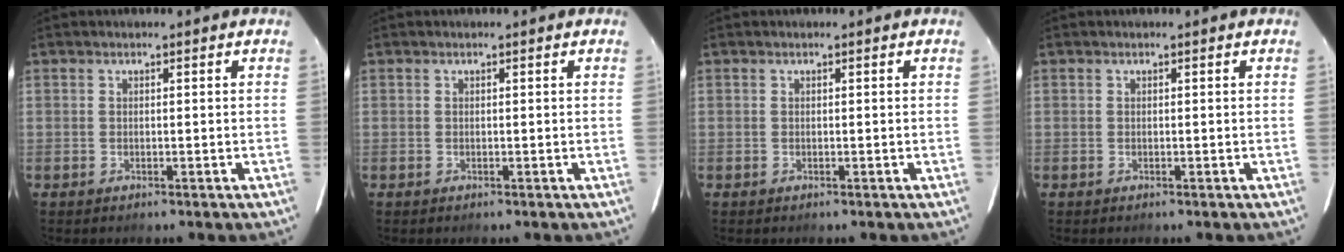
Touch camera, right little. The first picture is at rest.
{"total": 0.0}
{"total": 0.0}
{"total": 0.0}